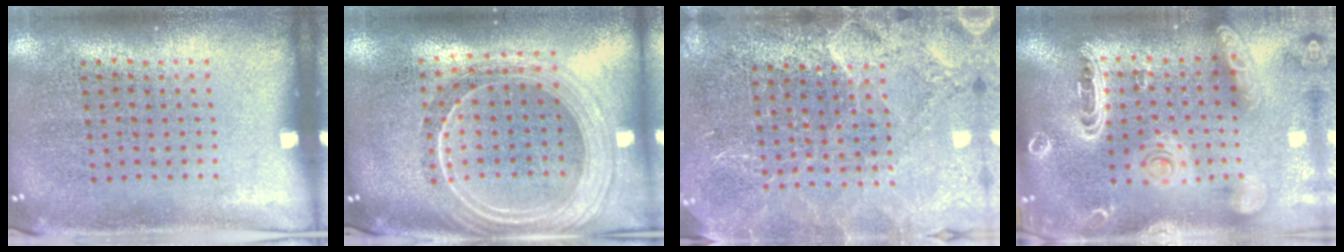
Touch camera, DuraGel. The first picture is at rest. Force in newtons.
{"total": 2.4, "press": 2.0, "slide": 1.2}
{"total": 3.4, "press": 3.0, "slide": 1.6}
{"total": 2.8, "press": 2.4, "slide": 1.5}